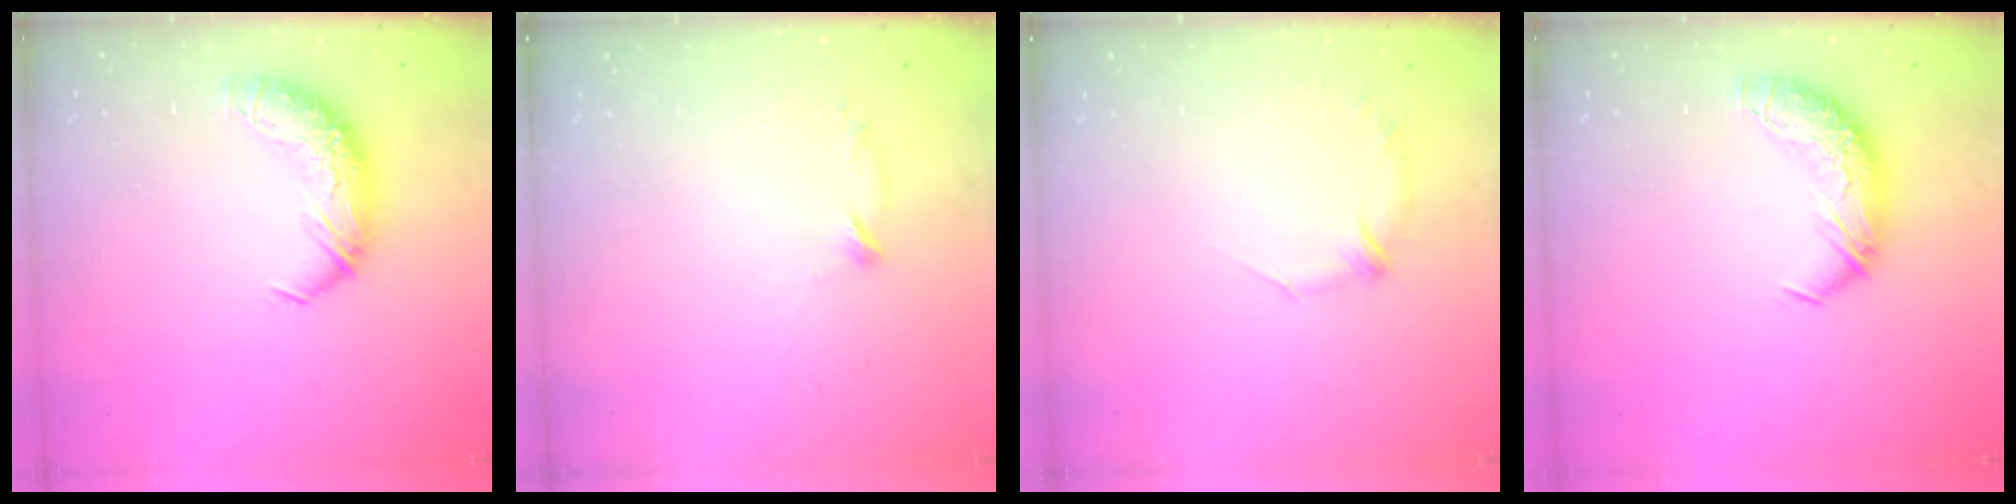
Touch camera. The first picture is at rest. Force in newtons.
{"total": 6.2, "press": 6.1, "slide": 1.2}
{"total": 7.9, "press": 7.9, "slide": 0.7}
{"total": 0.0}